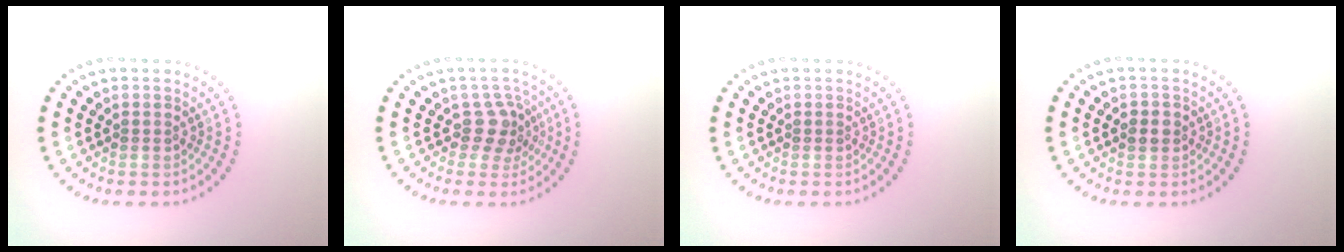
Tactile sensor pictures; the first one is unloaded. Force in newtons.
{"total": 2.6, "press": 2.1, "slide": 1.6}
{"total": 0.0}
{"total": 1.5, "press": 1.4, "slide": 0.4}